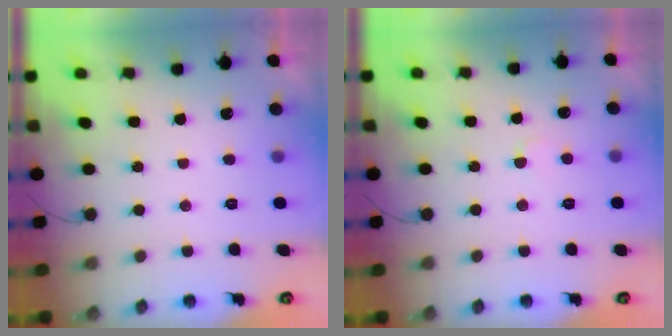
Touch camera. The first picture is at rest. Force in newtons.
{"total": 2.9, "press": 2.9, "slide": 0.2}